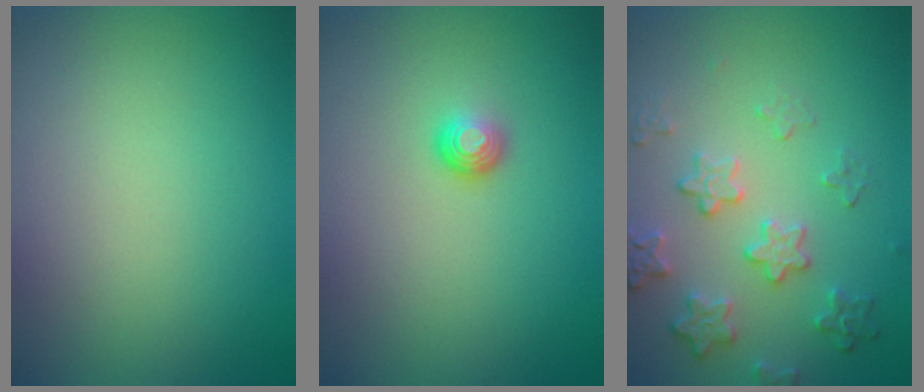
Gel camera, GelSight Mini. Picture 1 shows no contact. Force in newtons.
{"total": 1.6, "press": 1.0, "slide": 1.3}
{"total": 3.9, "press": 3.4, "slide": 2.0}